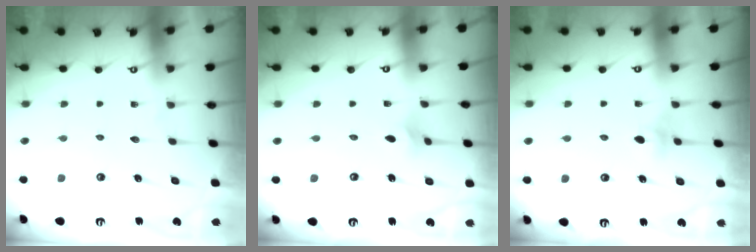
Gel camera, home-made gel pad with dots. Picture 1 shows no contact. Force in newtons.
{"total": 2.7, "press": 2.6, "slide": 0.7}
{"total": 4.2, "press": 4.2, "slide": 0.5}